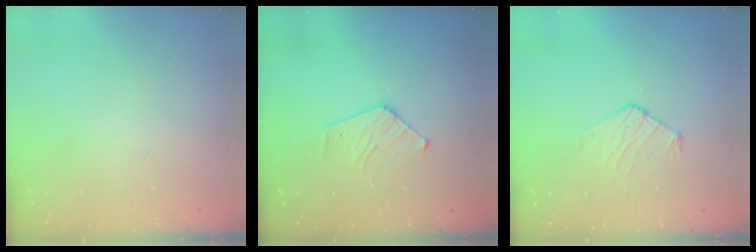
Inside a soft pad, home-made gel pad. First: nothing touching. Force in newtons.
{"total": 7.2, "press": 7.2, "slide": 0.8}
{"total": 5.1, "press": 5.0, "slide": 0.6}